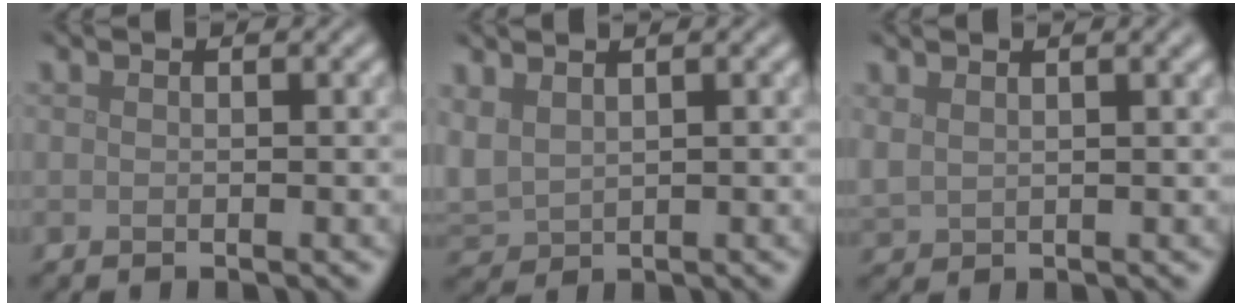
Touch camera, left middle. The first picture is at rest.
{"total": 2.5, "force": [1.2, 1.6, 1.5], "torque": [-0.049, 0.003, 0.031]}
{"total": 2.8, "force": [2.0, 1.0, 1.7], "torque": [-0.035, 0.006, 0.040]}